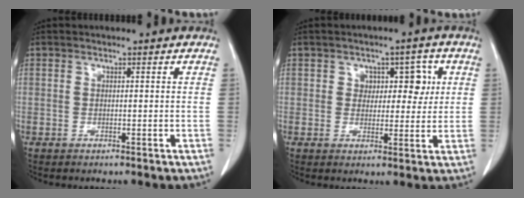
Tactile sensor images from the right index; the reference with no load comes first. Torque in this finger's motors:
{"motor_torque": [0.10, 0.09, 0.05, 0.02]}